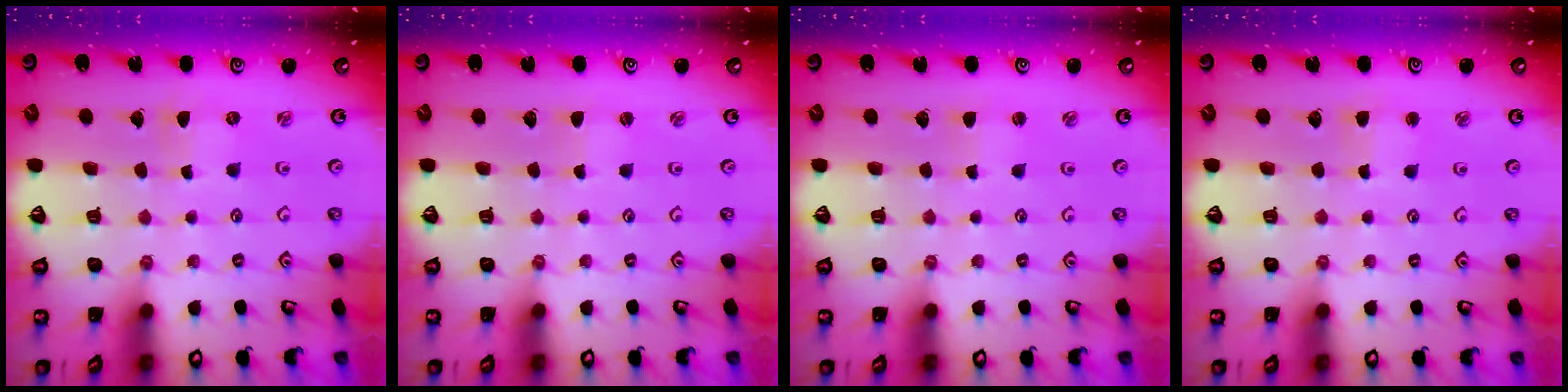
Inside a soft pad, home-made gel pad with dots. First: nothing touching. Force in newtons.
{"total": 0.6, "press": 0.6, "slide": 0.0}
{"total": 1.3, "press": 1.3, "slide": 0.2}
{"total": 2.7, "press": 2.6, "slide": 0.4}